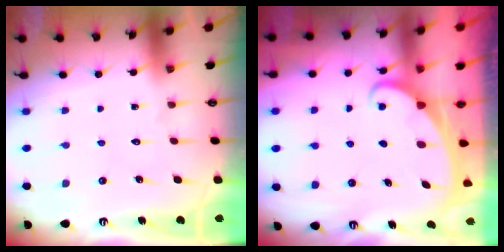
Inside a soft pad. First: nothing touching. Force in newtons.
{"total": 1.9, "press": 1.9, "slide": 0.1}